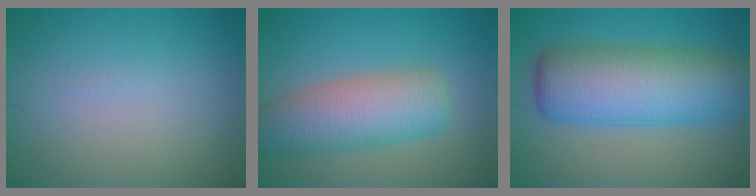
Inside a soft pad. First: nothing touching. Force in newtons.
{"total": 7.1, "press": 7.1, "slide": 0.4}
{"total": 10.3, "press": 10.3, "slide": 0.4}